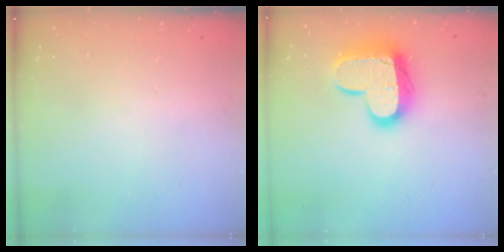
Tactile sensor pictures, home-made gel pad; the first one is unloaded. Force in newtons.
{"total": 16.7, "press": 16.6, "slide": 1.3}